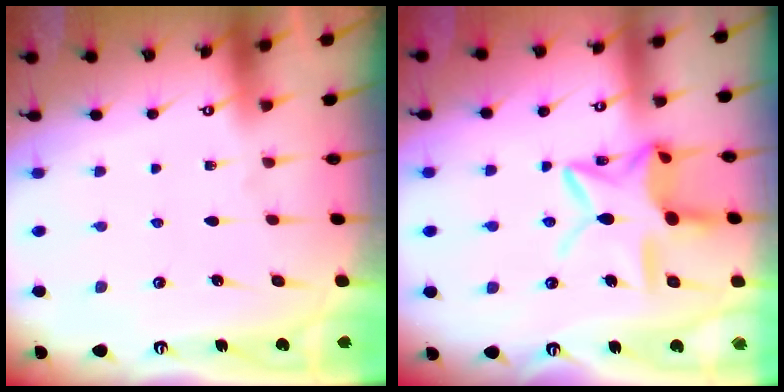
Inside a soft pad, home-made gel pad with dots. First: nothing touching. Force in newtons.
{"total": 15.2, "press": 15.1, "slide": 1.1}